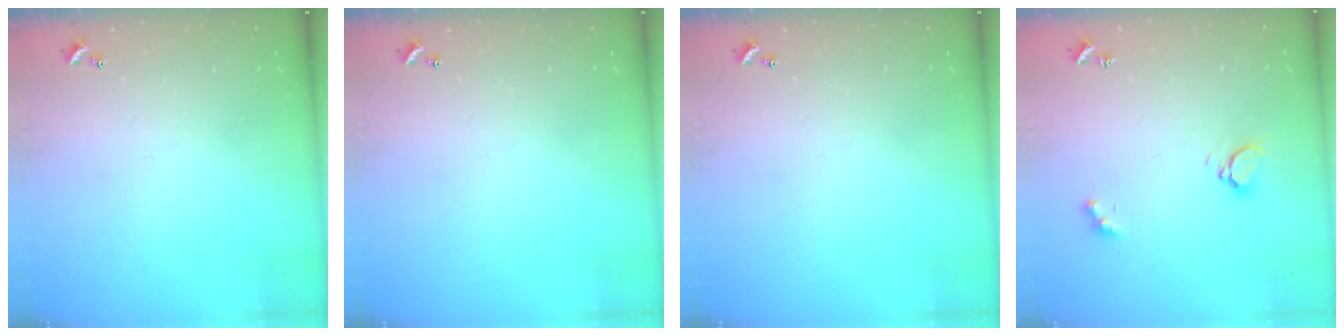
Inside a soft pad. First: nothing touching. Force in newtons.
{"total": 0.0}
{"total": 0.0}
{"total": 3.2, "press": 3.2, "slide": 0.4}